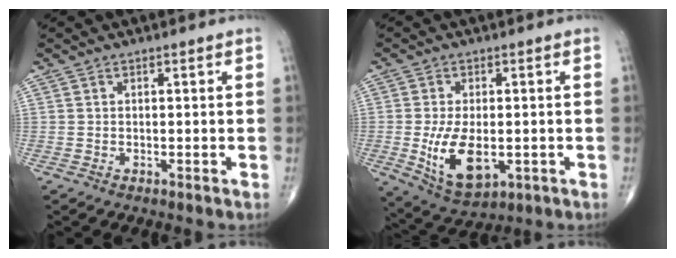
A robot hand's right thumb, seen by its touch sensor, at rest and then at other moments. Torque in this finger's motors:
{"motor_torque": [-0.46, 0.95, 1.35, -0.07, 0.31]}